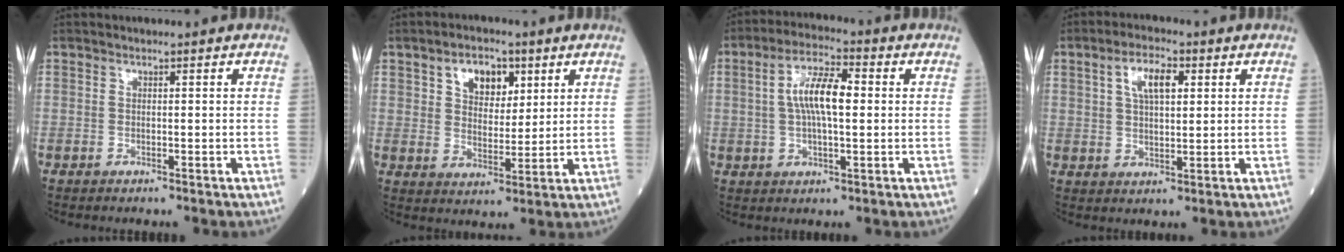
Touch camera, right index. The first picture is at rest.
{"total": 6.9, "force": [3.3, 4.2, 4.4], "torque": [-0.071, 0.011, 0.058]}
{"total": 8.5, "force": [1.1, 2.5, 8.0], "torque": [-0.155, 0.018, 0.016]}
{"total": 6.3, "force": [2.3, 2.4, 5.3], "torque": [-0.099, 0.012, 0.044]}